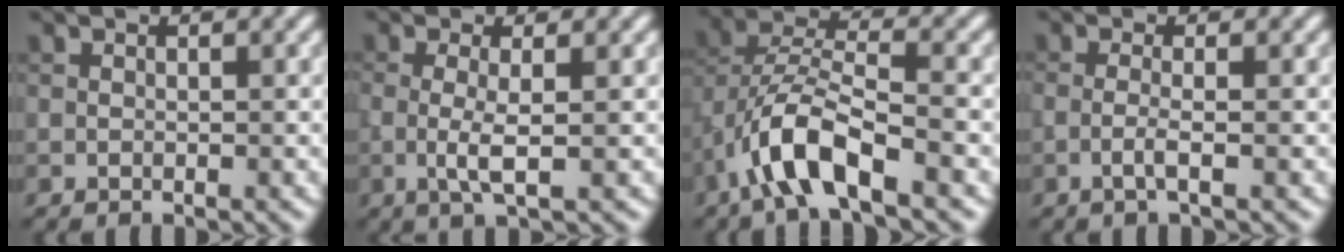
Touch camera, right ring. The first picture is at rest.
{"total": 2.6, "force": [-0.2, 0.4, 2.6], "torque": [-0.054, -0.006, -0.005]}
{"total": 6.5, "force": [-3.4, 2.3, 5.1], "torque": [-0.100, 0.005, -0.069]}
{"total": 1.7, "force": [-0.4, 0.4, 1.6], "torque": [-0.029, -0.002, -0.013]}